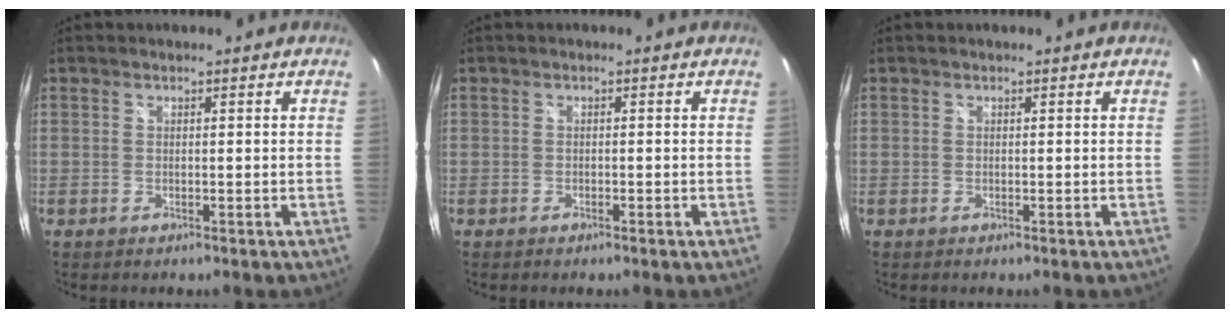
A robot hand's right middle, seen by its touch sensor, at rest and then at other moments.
{"total": 0.6, "force": [-0.4, 0.1, 0.3], "torque": [-0.004, 0.001, -0.010]}
{"total": 0.0}